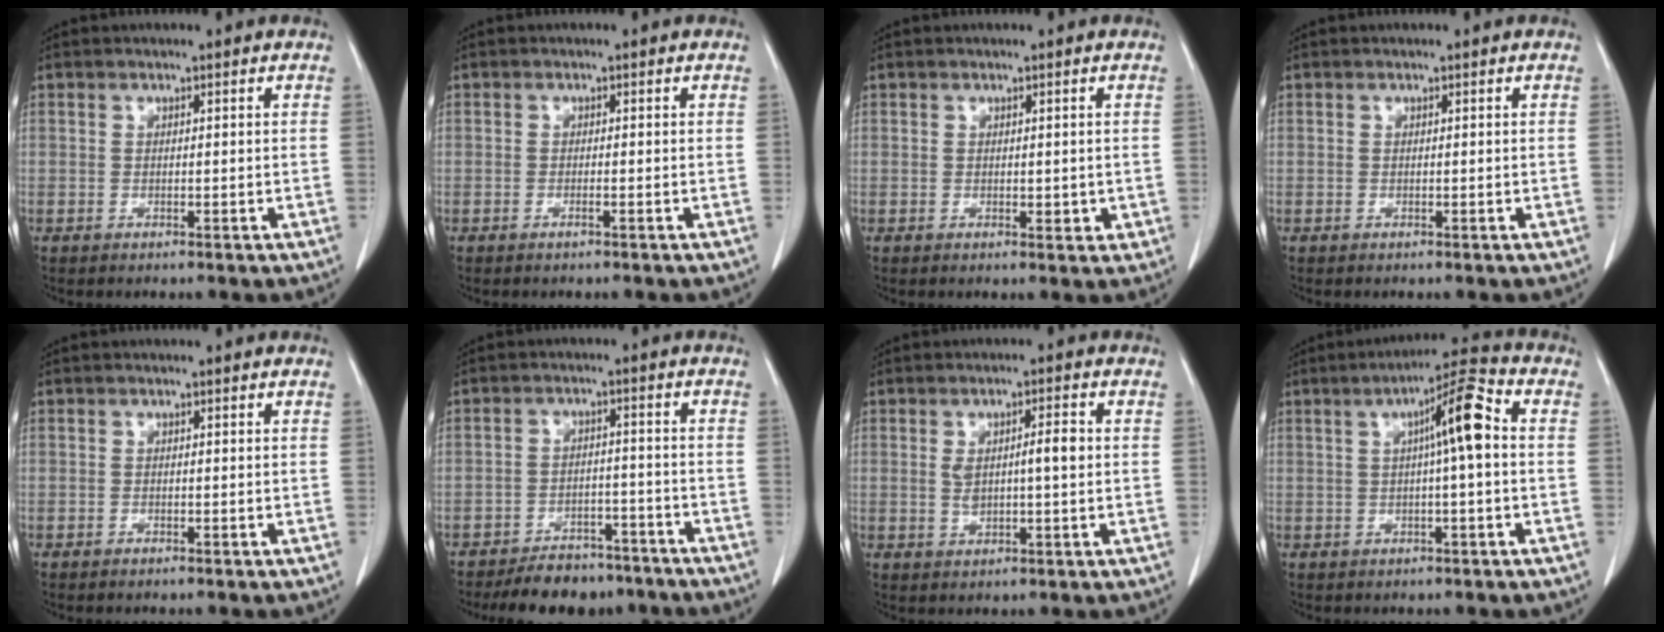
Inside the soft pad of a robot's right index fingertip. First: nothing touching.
{"total": 0.7, "force": [-0.4, -0.1, 0.6], "torque": [-0.012, 0.000, -0.006]}
{"total": 1.8, "force": [0.0, 1.1, 1.4], "torque": [-0.015, -0.003, 0.004]}
{"total": 0.0}
{"total": 0.0}
{"total": 9.8, "force": [-8.5, 4.2, 2.6], "torque": [-0.022, 0.004, -0.121]}
{"total": 5.1, "force": [0.5, 1.3, 5.0], "torque": [-0.089, 0.011, 0.013]}
{"total": 7.8, "force": [0.9, 0.4, 7.8], "torque": [-0.124, 0.019, 0.009]}